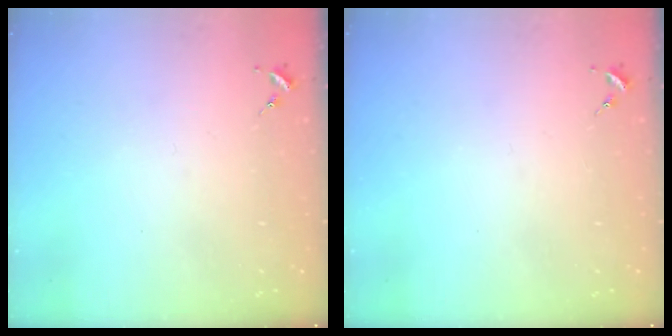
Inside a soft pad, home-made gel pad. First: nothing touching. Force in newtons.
{"total": 0.0}